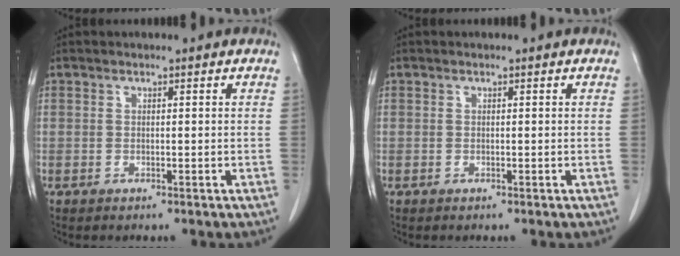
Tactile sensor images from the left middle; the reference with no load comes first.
{"total": 0.0}